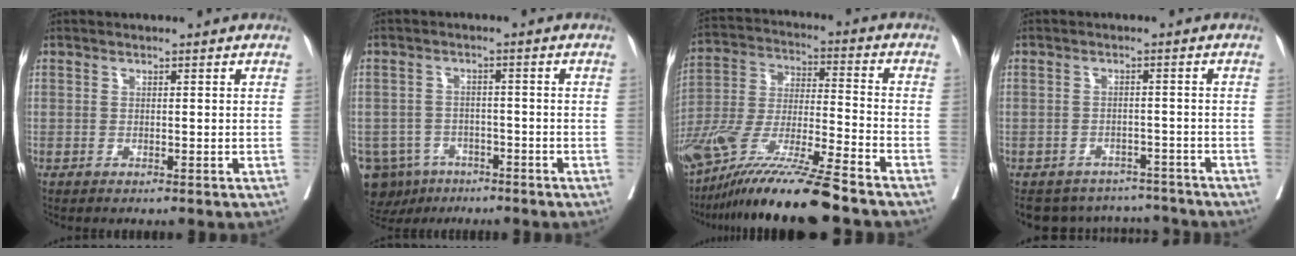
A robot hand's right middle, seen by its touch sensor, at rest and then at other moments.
{"total": 8.1, "force": [-5.4, 5.9, 1.6], "torque": [-0.039, 0.003, -0.077]}
{"total": 18.9, "force": [-14.7, -0.2, 11.9], "torque": [-0.261, -0.045, -0.274]}
{"total": 9.1, "force": [-8.4, 3.5, 0.3], "torque": [-0.002, 0.015, -0.105]}